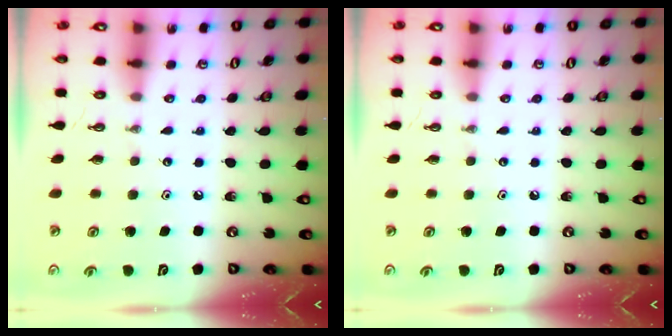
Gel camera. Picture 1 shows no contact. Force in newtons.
{"total": 0.0}